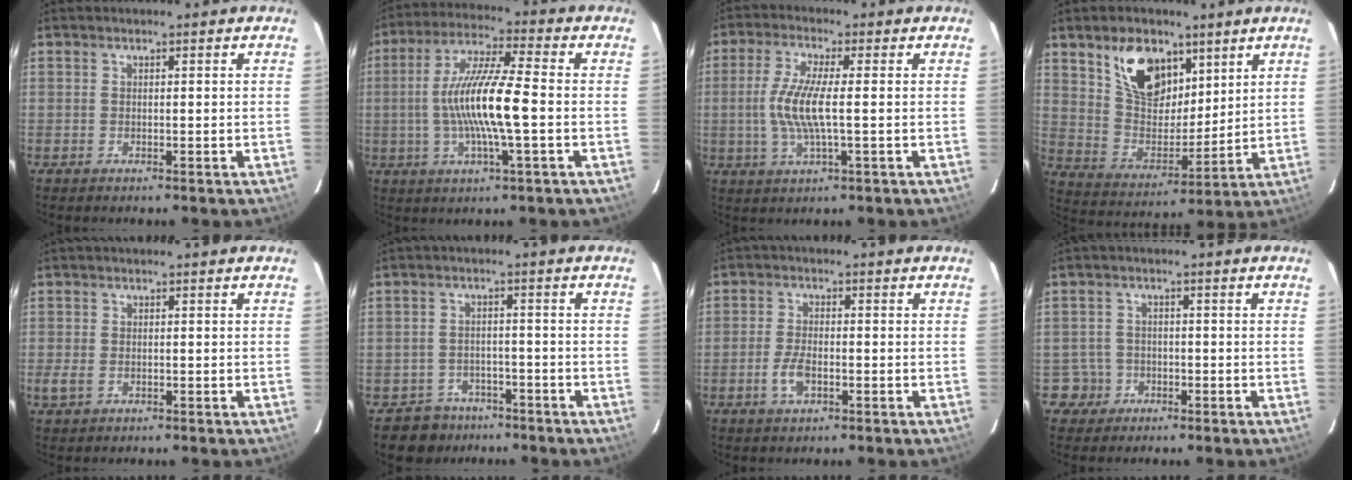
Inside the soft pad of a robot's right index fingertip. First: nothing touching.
{"total": 13.5, "force": [-1.6, 1.3, 13.4], "torque": [-0.255, 0.003, -0.033]}
{"total": 8.6, "force": [-0.6, 1.3, 8.4], "torque": [-0.171, -0.004, -0.012]}
{"total": 14.2, "force": [8.2, 8.3, 8.2], "torque": [-0.146, 0.009, 0.161]}
{"total": 2.5, "force": [-0.9, 1.6, 1.7], "torque": [-0.035, -0.005, -0.016]}
{"total": 6.2, "force": [-4.6, 4.1, 0.2], "torque": [-0.021, 0.023, -0.067]}
{"total": 4.4, "force": [-1.8, 2.1, 3.4], "torque": [-0.077, -0.002, -0.034]}
{"total": 3.8, "force": [-1.7, 3.4, -0.4], "torque": [0.006, 0.022, -0.029]}